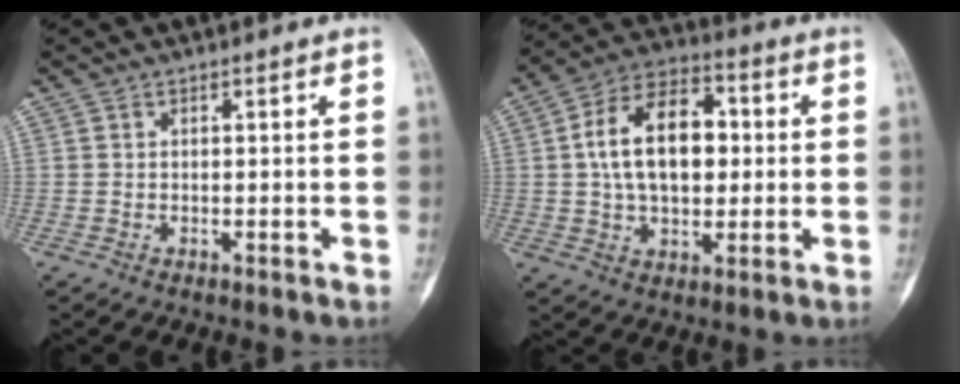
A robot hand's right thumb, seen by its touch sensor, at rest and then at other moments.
{"total": 16.5, "force": [1.8, 10.1, 12.9], "torque": [-0.196, 0.019, 0.026]}